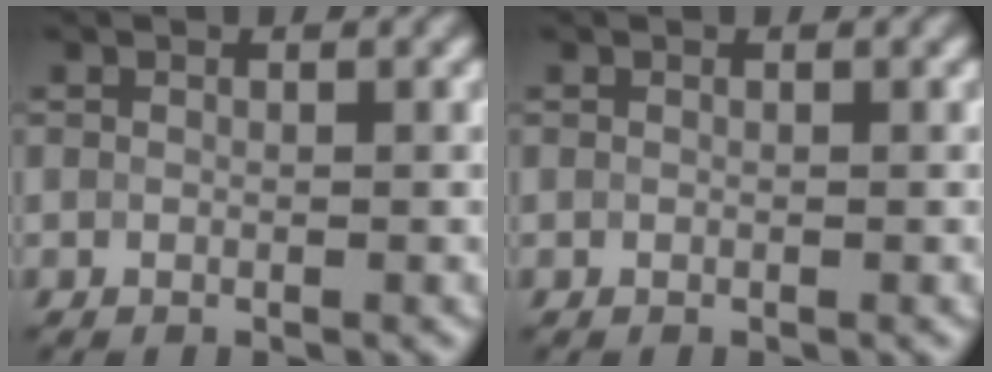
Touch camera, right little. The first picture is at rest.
{"total": 0.0}